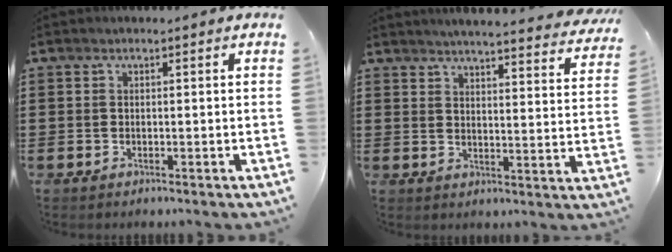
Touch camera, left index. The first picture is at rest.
{"total": 4.3, "force": [4.2, -0.5, 1.0], "torque": [-0.039, -0.029, 0.071]}